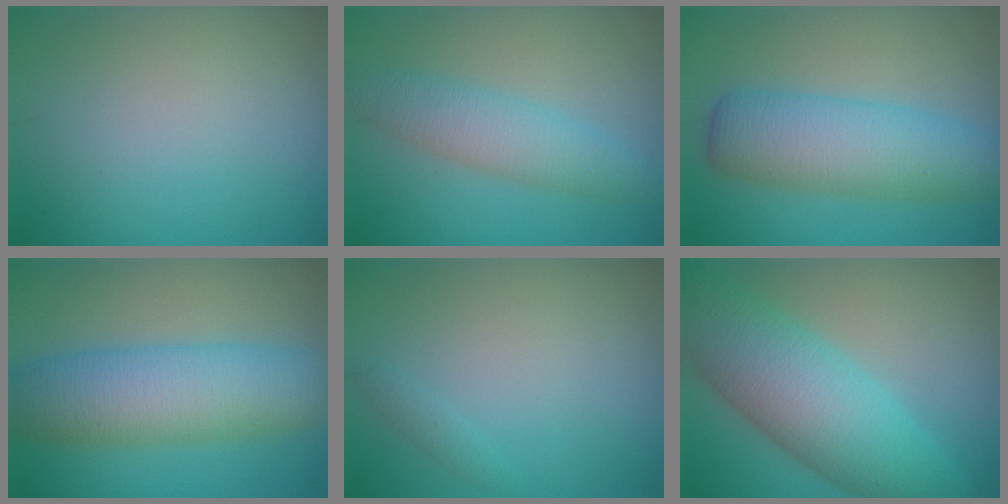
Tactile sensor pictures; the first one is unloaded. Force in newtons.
{"total": 4.5, "press": 4.5, "slide": 0.1}
{"total": 7.4, "press": 7.4, "slide": 0.3}
{"total": 8.9, "press": 8.9, "slide": 0.1}
{"total": 0.8, "press": 0.8, "slide": 0.0}
{"total": 10.6, "press": 10.6, "slide": 0.1}